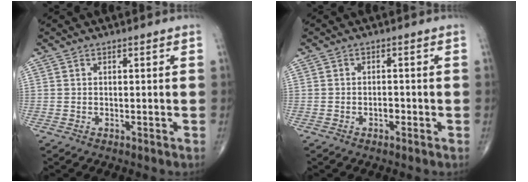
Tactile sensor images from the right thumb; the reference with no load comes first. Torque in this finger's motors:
{"motor_torque": [1.75, 2.58, -0.07, -0.12, 0.04]}